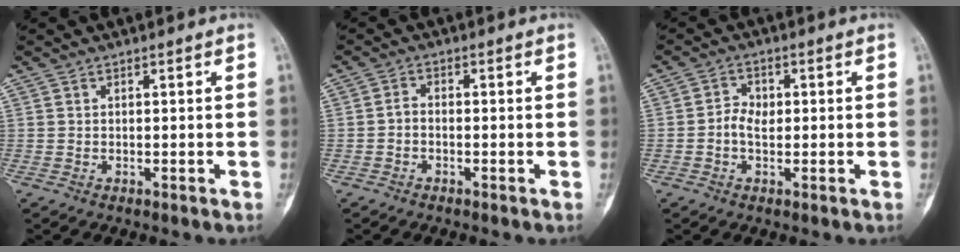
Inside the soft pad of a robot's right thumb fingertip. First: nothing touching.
{"total": 1.7, "force": [-0.7, 1.1, 1.1], "torque": [-0.016, 0.010, -0.019]}
{"total": 3.4, "force": [-0.3, 2.5, 2.3], "torque": [-0.031, 0.010, -0.012]}